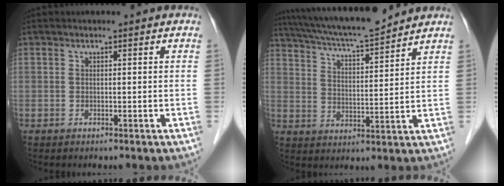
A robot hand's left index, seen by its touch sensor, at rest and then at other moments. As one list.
[{"total": 14.3, "force": [12.9, 0.5, 6.0], "torque": [-0.113, 0.012, 0.214]}]